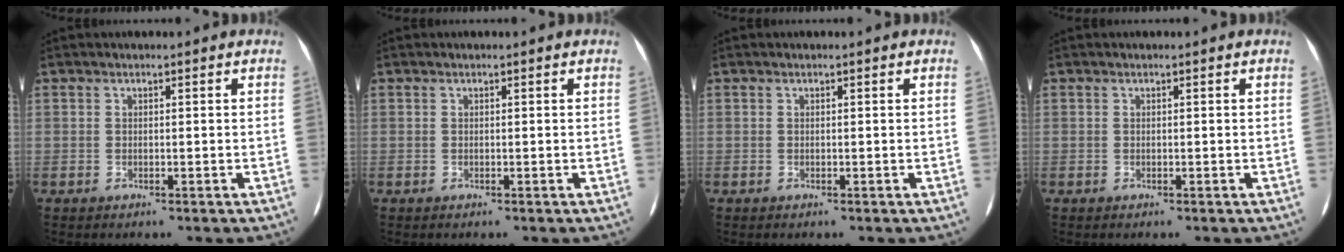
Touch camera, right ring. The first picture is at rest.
{"total": 0.0}
{"total": 0.0}
{"total": 0.0}